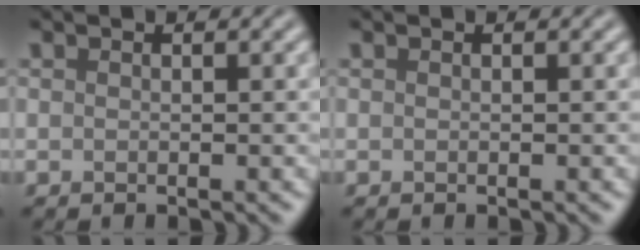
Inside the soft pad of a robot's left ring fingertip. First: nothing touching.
{"total": 0.0}